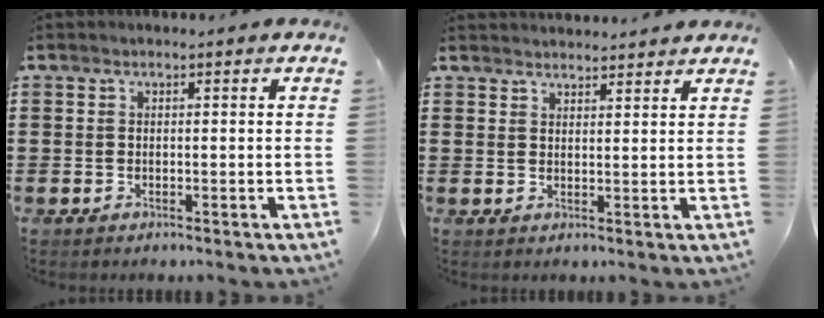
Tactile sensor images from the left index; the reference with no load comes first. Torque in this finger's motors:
{"motor_torque": [2.14, 0.00, 0.28, 0.03]}